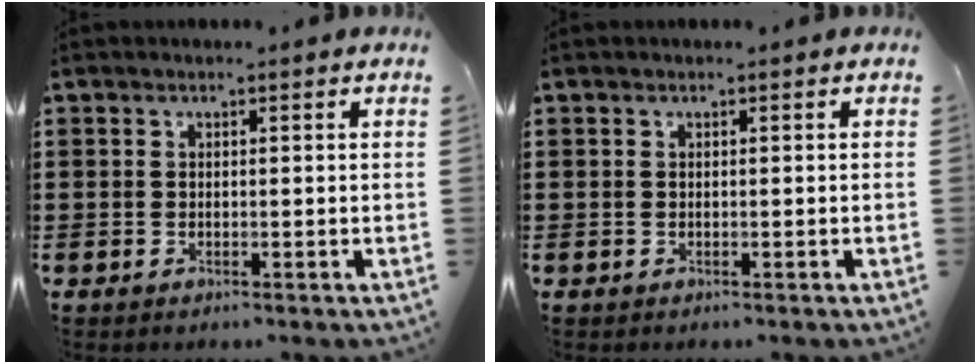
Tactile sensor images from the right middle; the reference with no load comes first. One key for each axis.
{"total": 0.0}